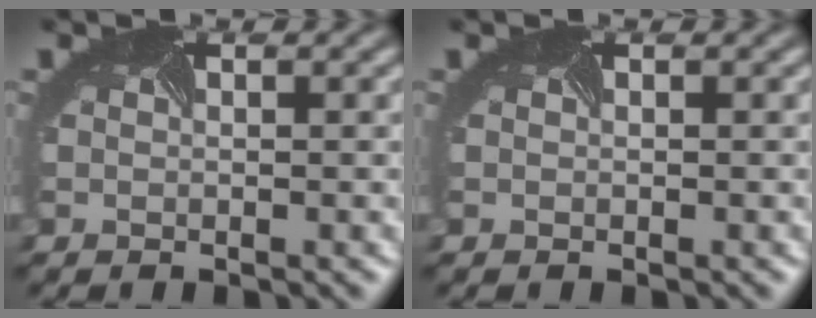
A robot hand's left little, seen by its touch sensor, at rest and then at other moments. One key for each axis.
{"total": 0.0}